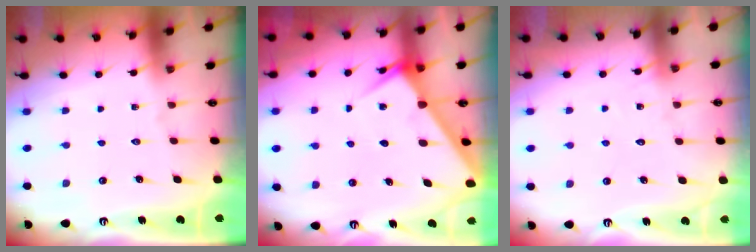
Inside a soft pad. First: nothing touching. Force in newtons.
{"total": 4.5, "press": 4.5, "slide": 0.4}
{"total": 8.2, "press": 8.2, "slide": 0.5}